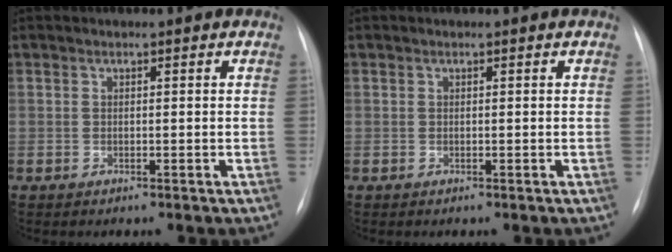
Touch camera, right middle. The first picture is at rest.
{"total": 0.0}